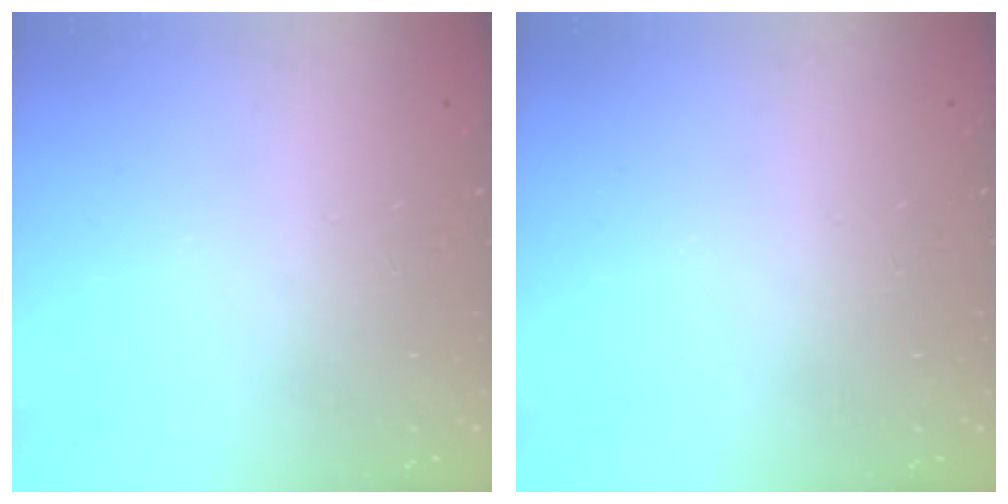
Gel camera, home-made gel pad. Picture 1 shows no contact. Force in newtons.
{"total": 0.0}